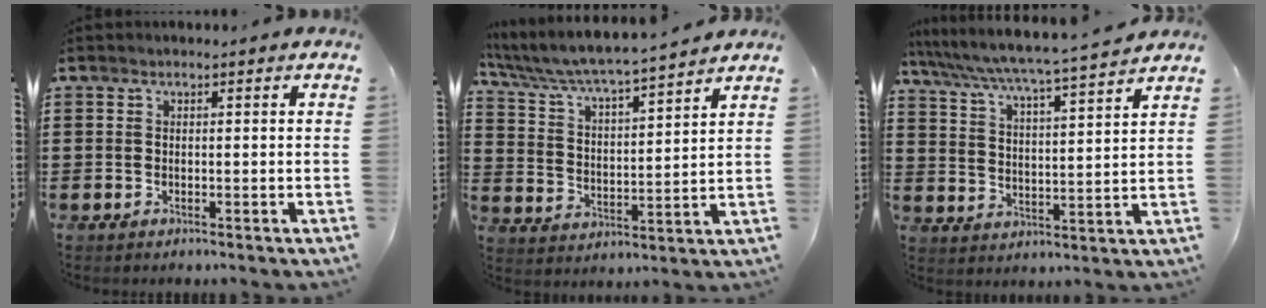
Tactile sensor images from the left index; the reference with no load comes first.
{"total": 5.0, "force": [4.8, -0.3, 1.6], "torque": [-0.056, -0.037, 0.072]}
{"total": 4.6, "force": [4.2, -0.6, 1.8], "torque": [-0.056, -0.037, 0.062]}